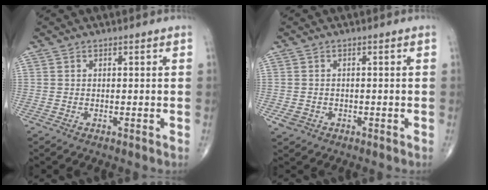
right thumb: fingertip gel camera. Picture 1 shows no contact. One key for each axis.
{"total": 2.2, "fx": -0.7, "fy": 1.9, "fz": 0.9, "tx": -0.016, "ty": 0.003, "tz": -0.006}